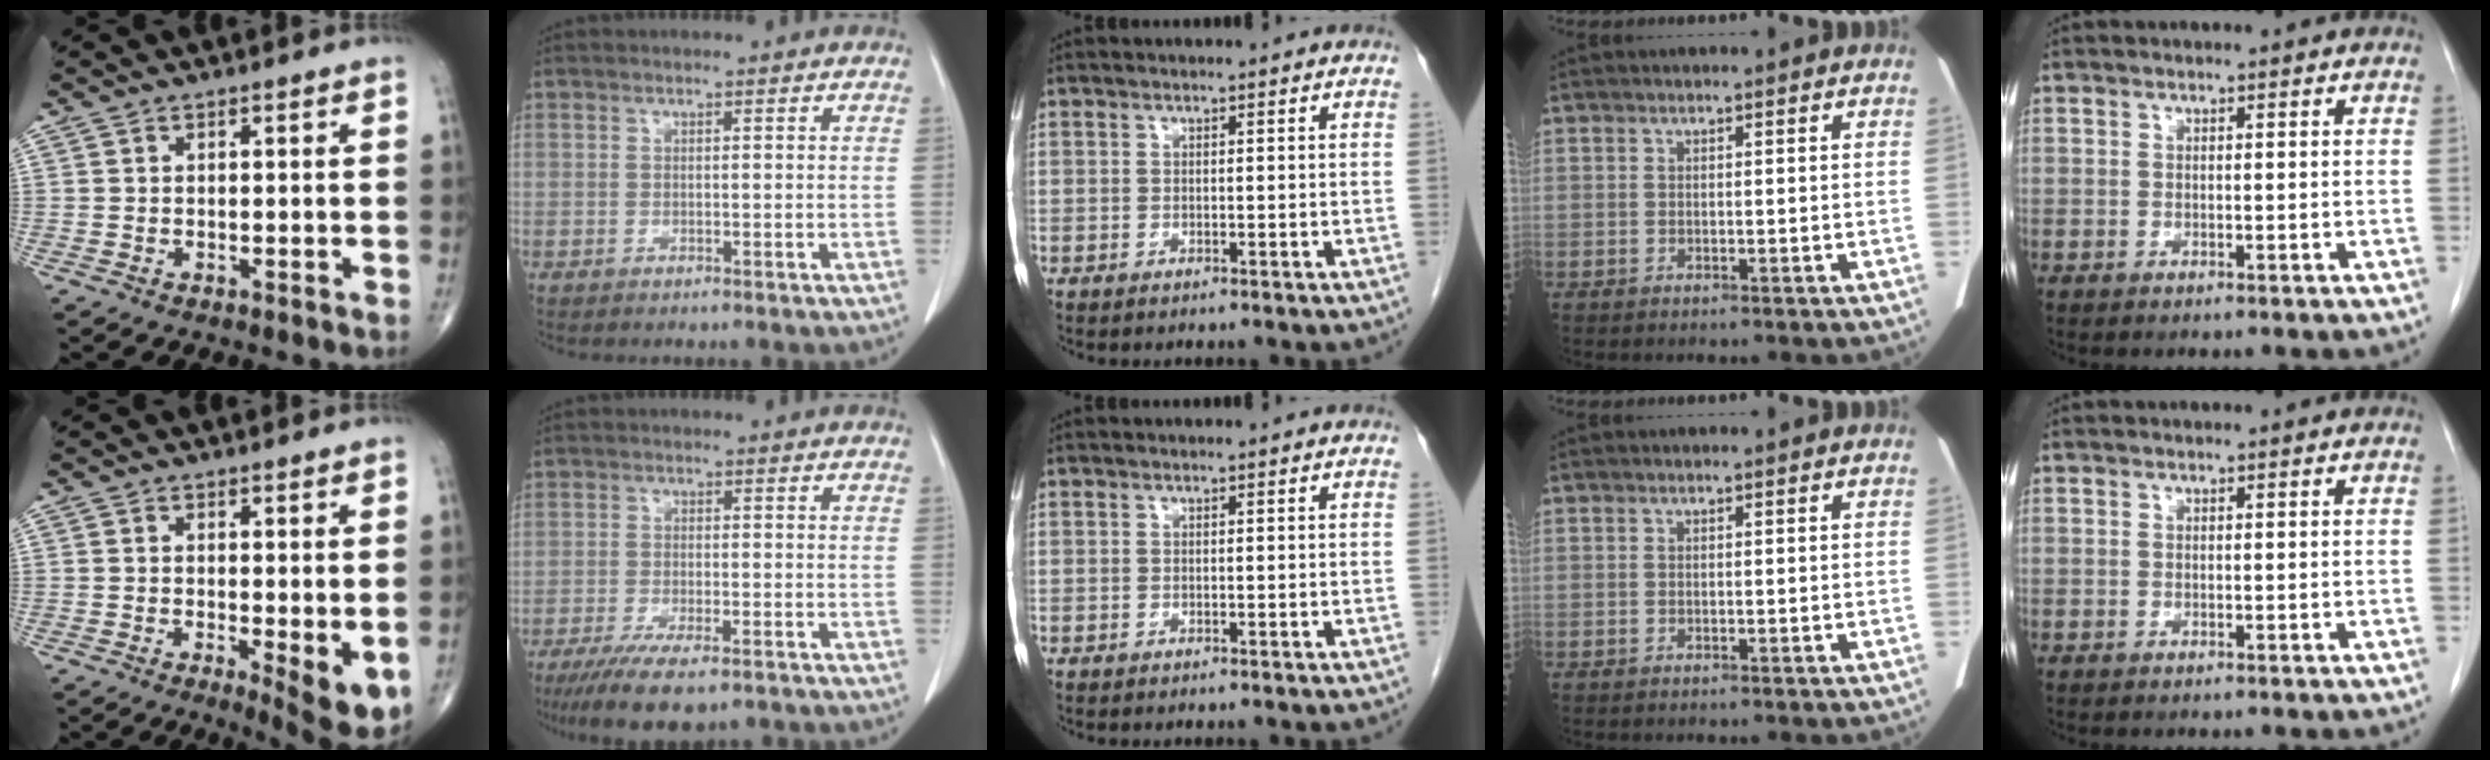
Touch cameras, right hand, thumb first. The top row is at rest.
{"thumb": {"total": 6.3, "force": [-0.8, 1.7, 6.0], "torque": [-0.084, -0.018, -0.009]}, "index": {"total": 10.0, "force": [-7.3, 2.2, 6.4], "torque": [-0.100, -0.018, -0.111]}}